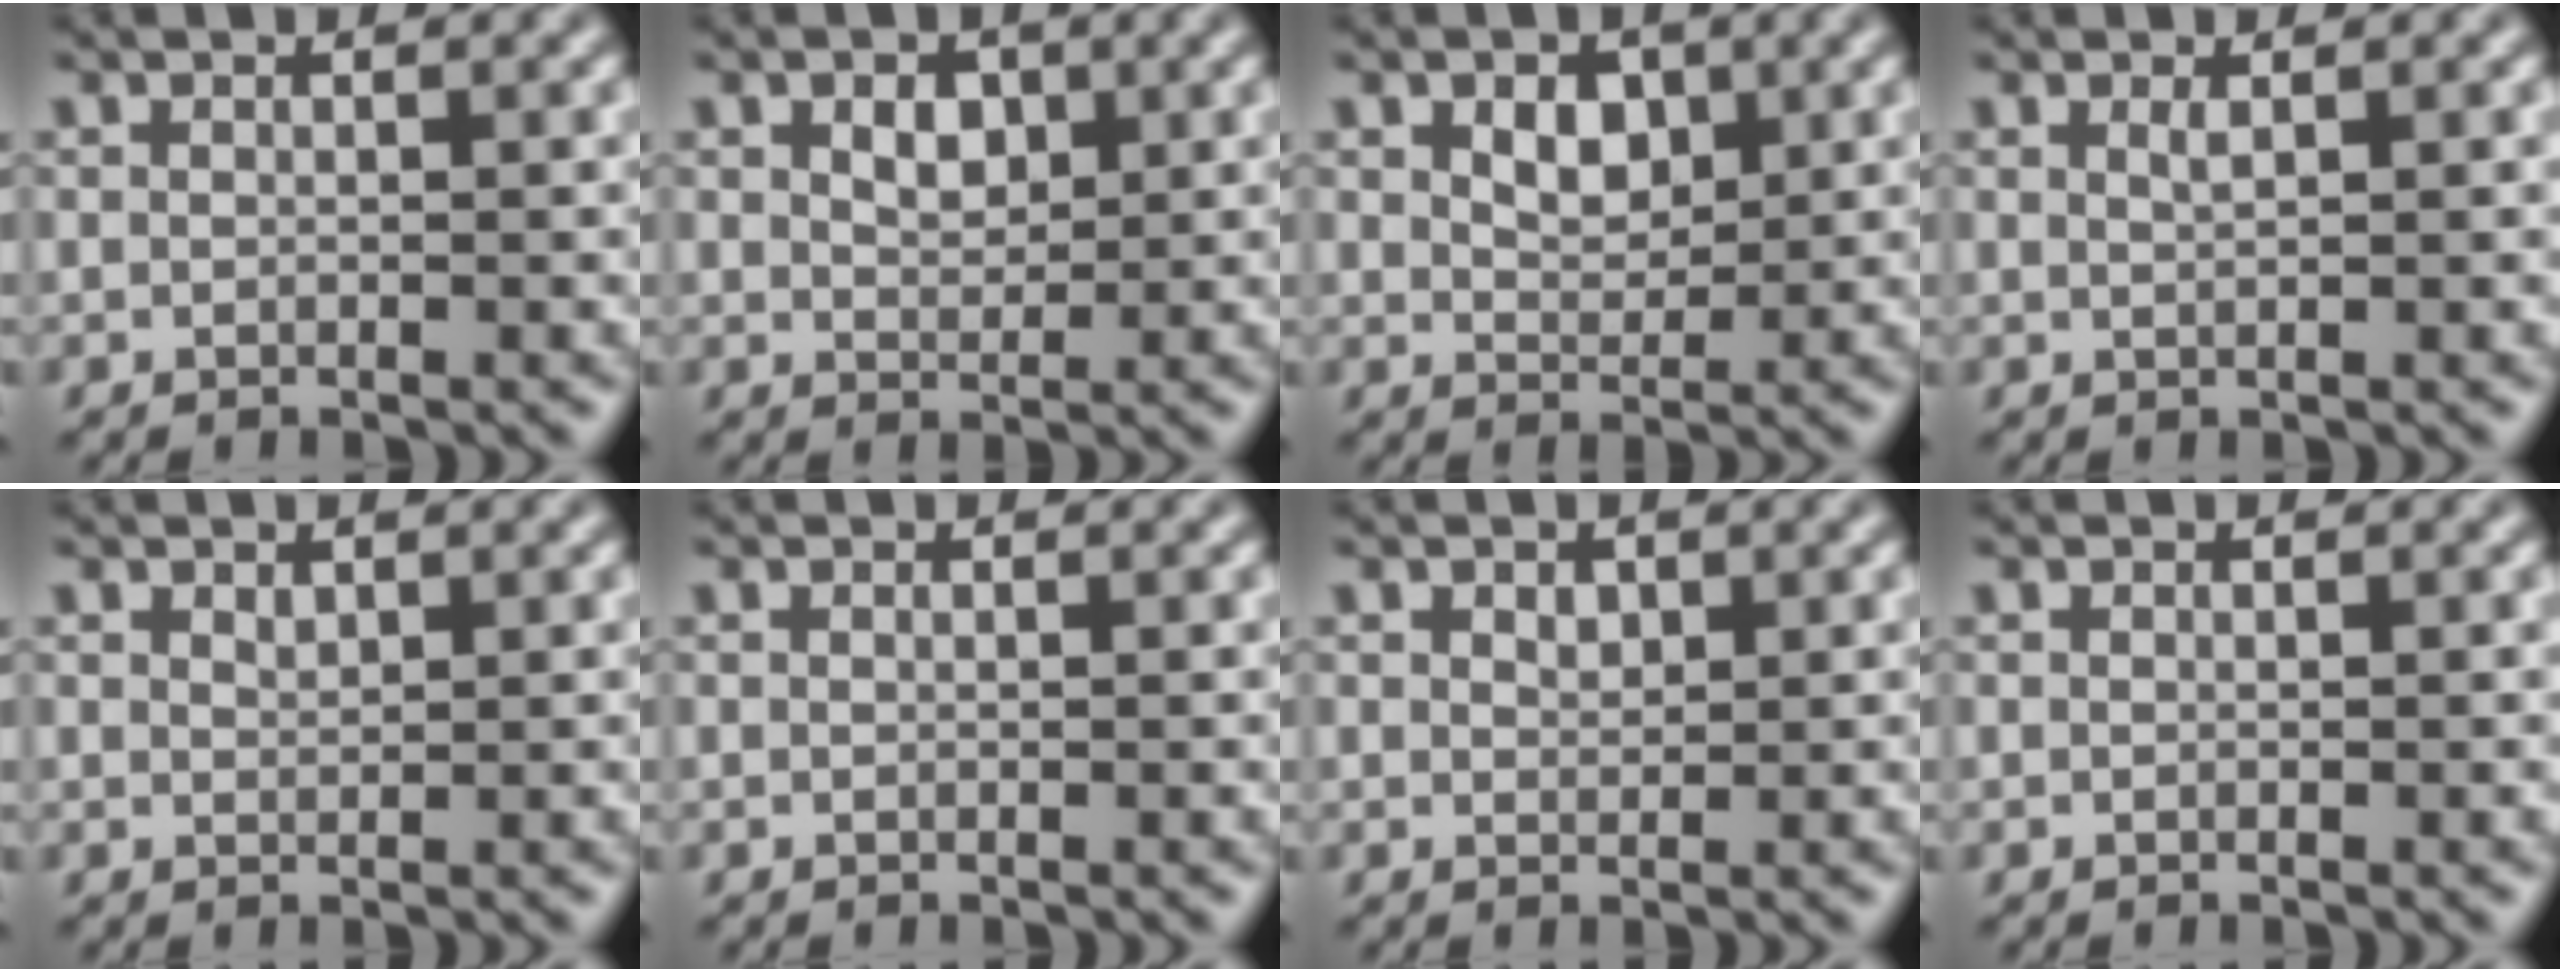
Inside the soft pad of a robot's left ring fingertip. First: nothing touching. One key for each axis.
{"total": 2.1, "fx": 0.9, "fy": 1.4, "fz": 1.3, "tx": -0.026, "ty": -0.001, "tz": 0.016}
{"total": 2.6, "fx": 1.0, "fy": 1.8, "fz": 1.6, "tx": -0.033, "ty": -0.001, "tz": 0.017}
{"total": 0.8, "fx": 0.4, "fy": 0.2, "fz": 0.6, "tx": -0.008, "ty": 0.000, "tz": 0.007}
{"total": 0.7, "fx": 0.6, "fy": 0.3, "fz": 0.3, "tx": -0.007, "ty": -0.002, "tz": 0.014}
{"total": 0.0}
{"total": 0.9, "fx": 0.6, "fy": 0.6, "fz": 0.4, "tx": -0.008, "ty": -0.002, "tz": 0.010}
{"total": 0.0}